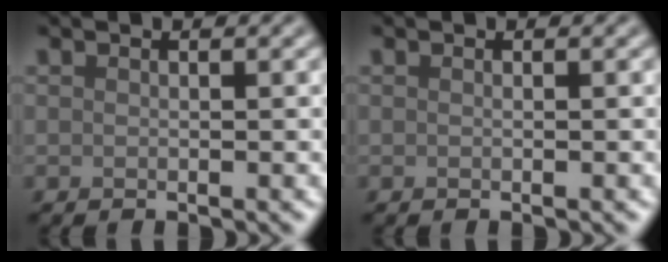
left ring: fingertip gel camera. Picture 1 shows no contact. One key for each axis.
{"total": 0.0}